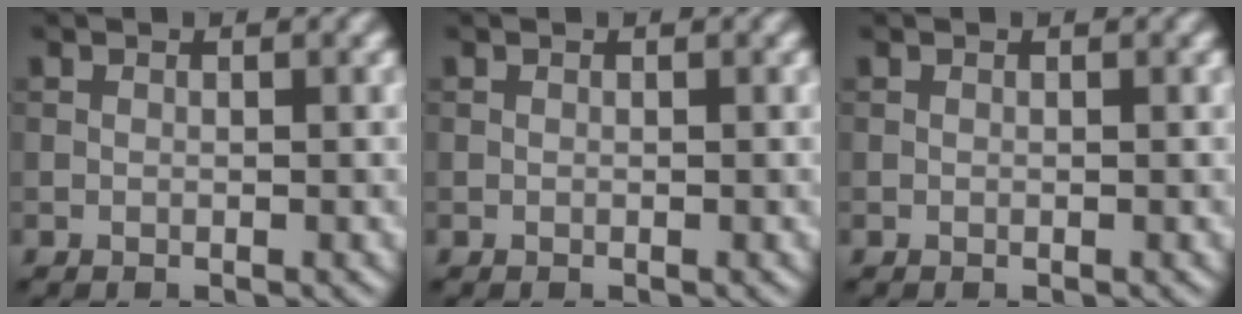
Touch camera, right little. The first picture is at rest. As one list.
[{"total": 0.0}, {"total": 0.0}]